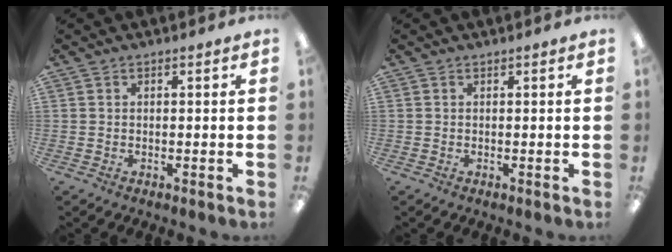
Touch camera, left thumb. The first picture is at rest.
{"total": 0.0}